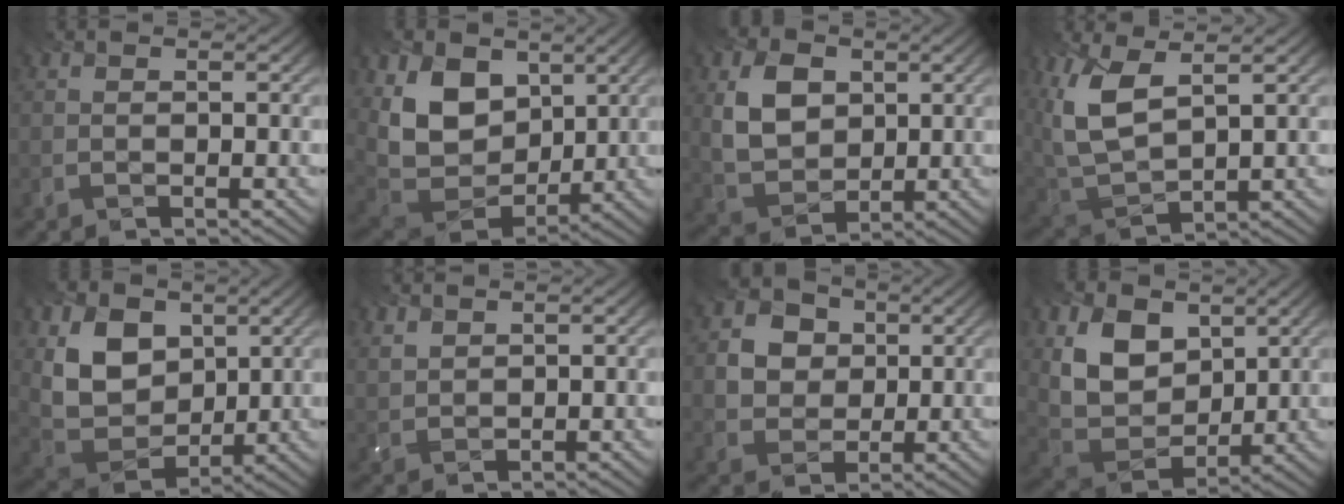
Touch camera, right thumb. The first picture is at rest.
{"total": 11.3, "force": [2.9, 8.3, 7.1], "torque": [-0.179, -0.001, 0.049]}
{"total": 7.8, "force": [1.1, 6.0, 4.8], "torque": [-0.120, -0.003, 0.018]}
{"total": 9.3, "force": [3.2, 4.7, 7.4], "torque": [-0.196, -0.001, 0.067]}
{"total": 9.9, "force": [2.5, 7.5, 6.1], "torque": [-0.159, -0.006, 0.039]}
{"total": 2.0, "force": [1.6, 1.0, 0.7], "torque": [-0.022, 0.004, 0.037]}
{"total": 6.8, "force": [1.2, 6.0, 3.0], "torque": [-0.102, 0.004, 0.013]}
{"total": 9.6, "force": [3.1, 6.9, 5.9], "torque": [-0.156, -0.006, 0.052]}